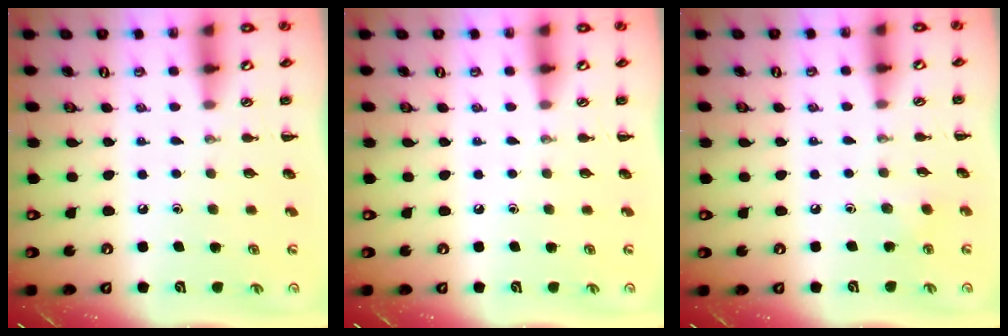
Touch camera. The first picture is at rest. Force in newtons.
{"total": 0.0}
{"total": 2.0, "press": 1.9, "slide": 0.7}